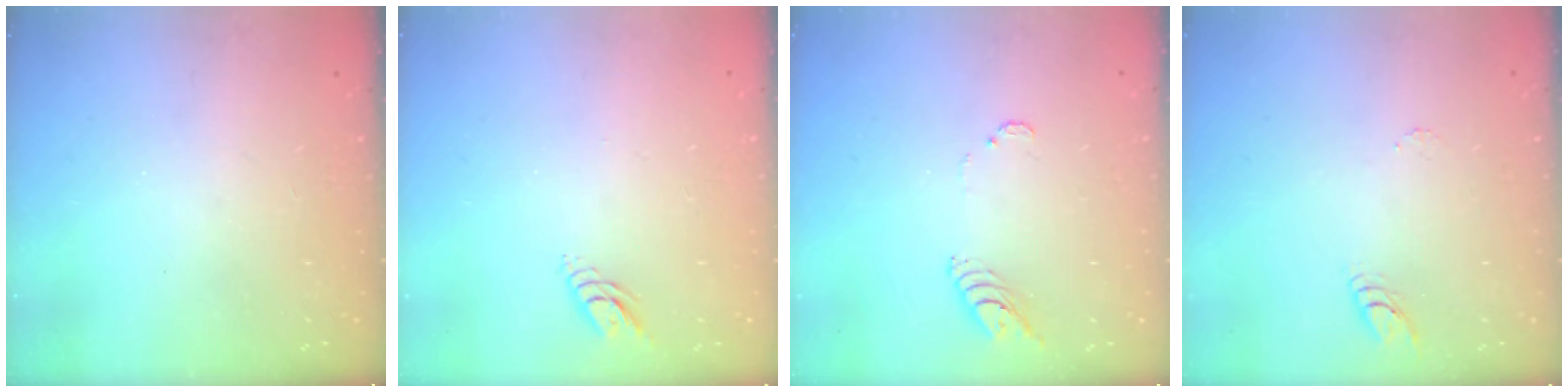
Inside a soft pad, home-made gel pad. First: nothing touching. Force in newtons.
{"total": 4.0, "press": 4.0, "slide": 0.3}
{"total": 5.5, "press": 5.5, "slide": 0.6}
{"total": 3.7, "press": 3.7, "slide": 0.3}